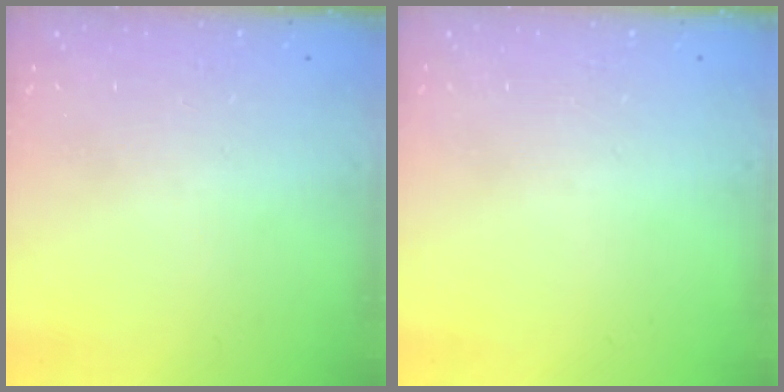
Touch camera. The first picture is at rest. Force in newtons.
{"total": 0.0}